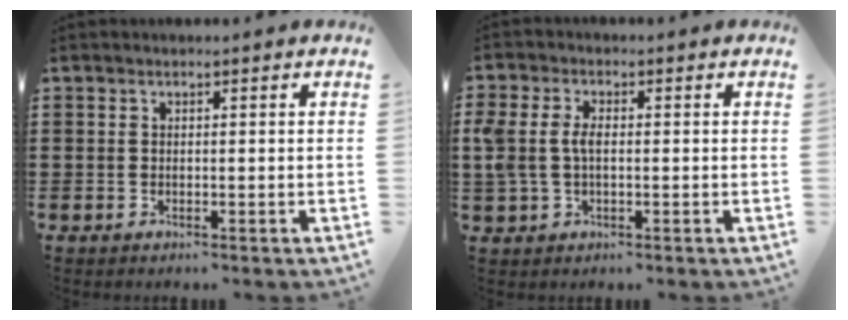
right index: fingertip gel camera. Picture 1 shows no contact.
{"total": 4.1, "force": [-0.1, 2.3, 3.3], "torque": [-0.090, -0.001, -0.009]}